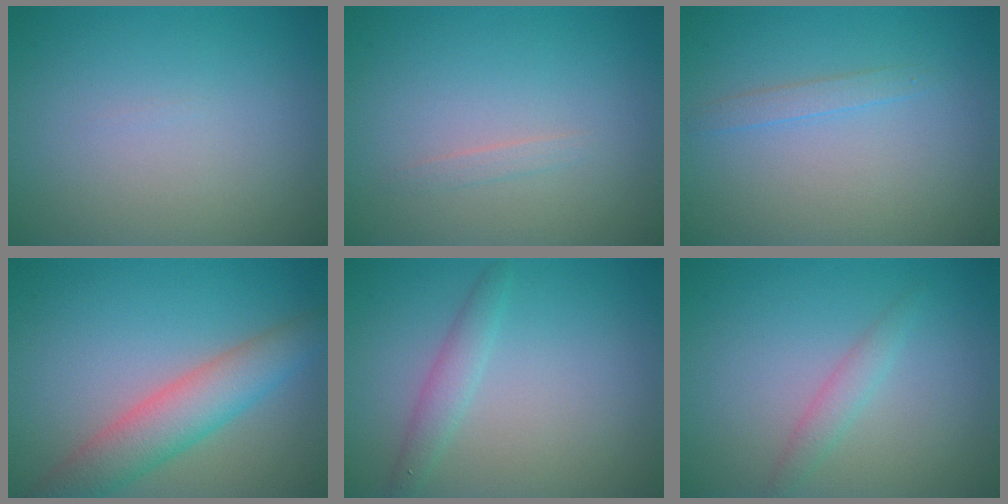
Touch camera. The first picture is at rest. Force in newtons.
{"total": 0.6, "press": 0.6, "slide": 0.1}
{"total": 1.1, "press": 1.1, "slide": 0.2}
{"total": 5.2, "press": 5.2, "slide": 0.4}
{"total": 1.8, "press": 1.8, "slide": 0.0}
{"total": 1.5, "press": 1.5, "slide": 0.1}